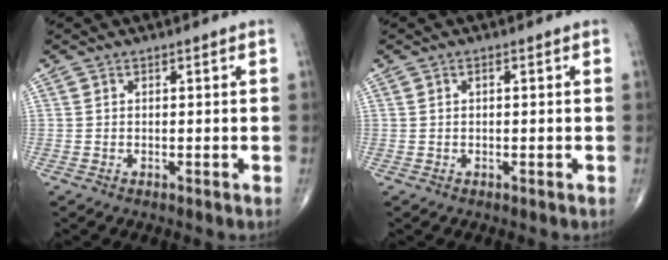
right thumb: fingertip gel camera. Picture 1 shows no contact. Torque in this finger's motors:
{"motor_torque": [-0.53, 0.44, -0.21, -0.36, 0.04]}